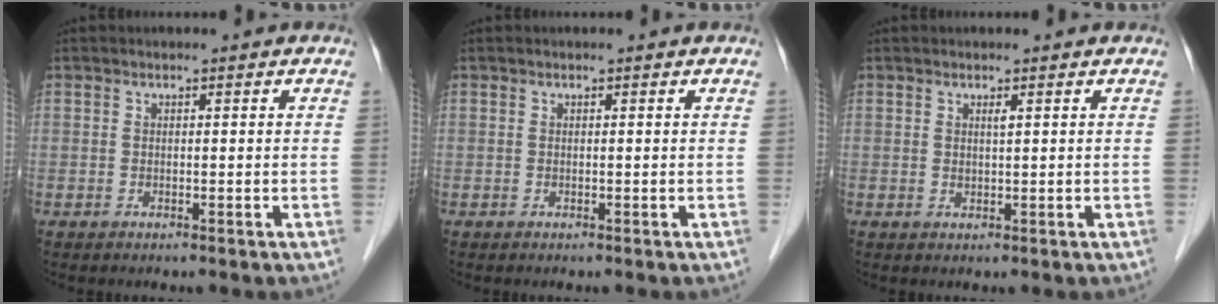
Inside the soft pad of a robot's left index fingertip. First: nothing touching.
{"total": 0.0}
{"total": 0.8, "force": [0.4, 0.1, 0.7], "torque": [-0.016, -0.002, 0.008]}